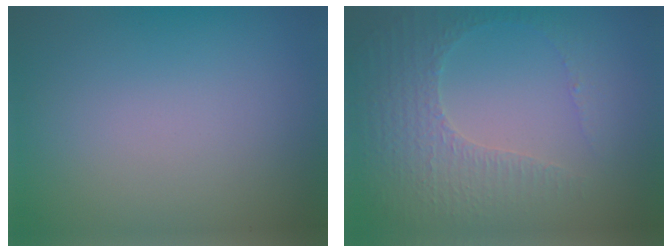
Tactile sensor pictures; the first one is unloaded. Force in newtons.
{"total": 4.6, "press": 3.3, "slide": 3.2}